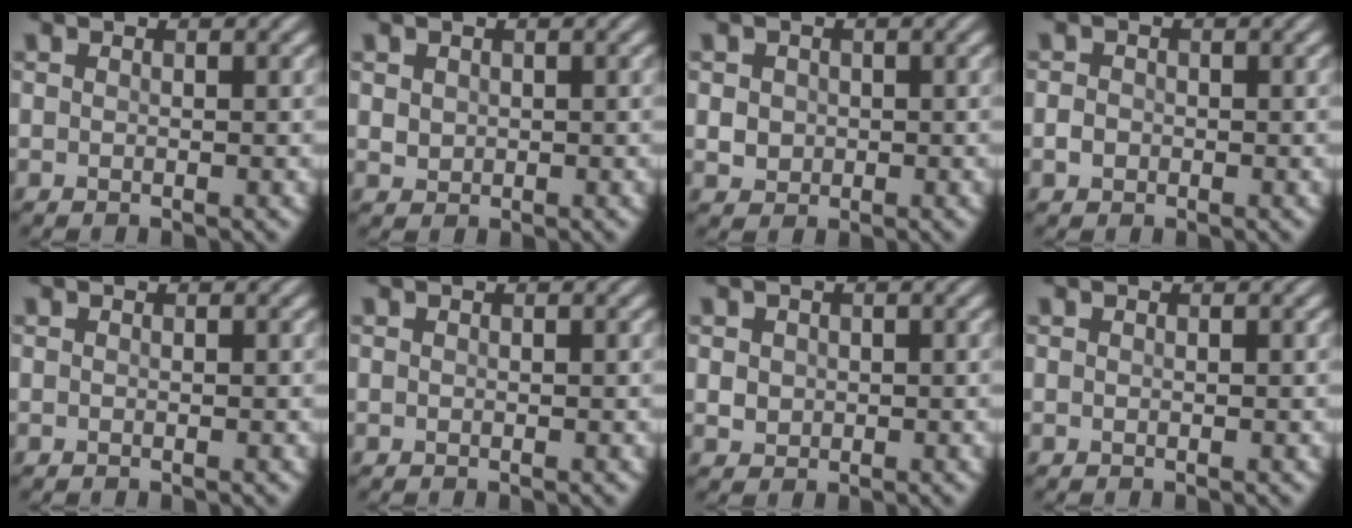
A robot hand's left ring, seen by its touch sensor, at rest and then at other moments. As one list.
[{"total": 0.9, "force": [0.2, 0.9, 0.1], "torque": [0.000, 0.004, 0.015]}, {"total": 1.6, "force": [-0.2, 1.5, 0.4], "torque": [-0.007, 0.002, 0.011]}, {"total": 1.3, "force": [-0.8, 1.0, 0.3], "torque": [-0.004, 0.005, -0.013]}, {"total": 0.0}, {"total": 0.0}, {"total": 1.1, "force": [-0.1, 1.1, 0.2], "torque": [0.000, 0.001, 0.008]}, {"total": 0.0}]